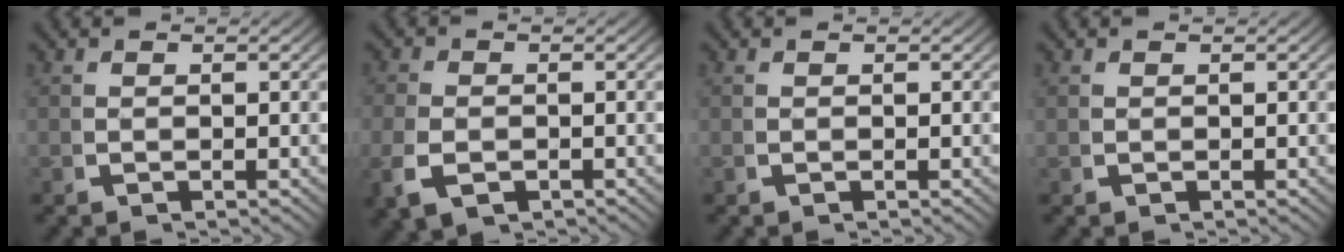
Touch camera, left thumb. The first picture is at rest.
{"total": 3.3, "force": [-1.3, 2.3, 2.0], "torque": [-0.054, -0.015, -0.012]}
{"total": 0.0}
{"total": 0.0}